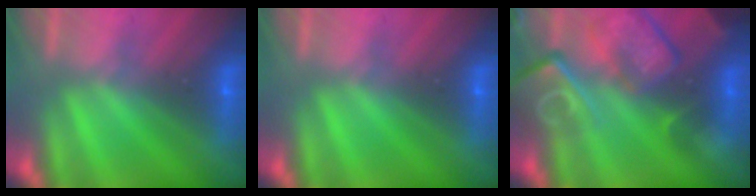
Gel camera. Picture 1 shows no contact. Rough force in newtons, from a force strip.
{"total": 0.0}
{"total": 8.6}